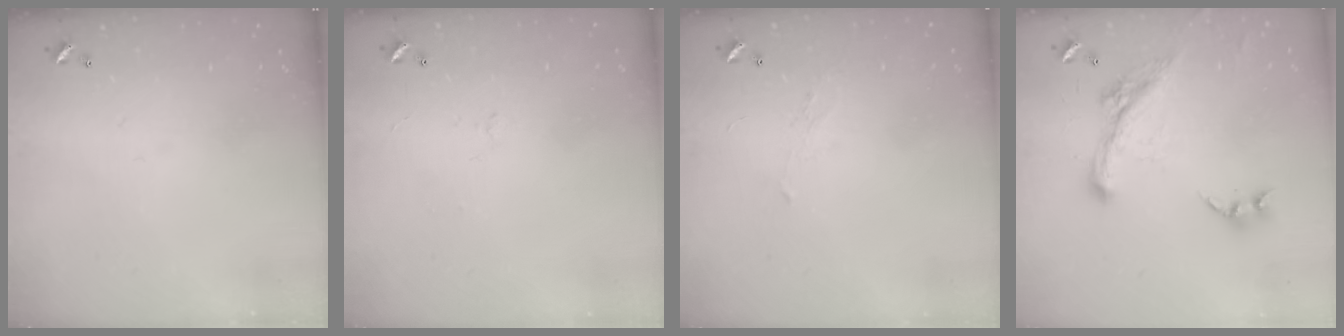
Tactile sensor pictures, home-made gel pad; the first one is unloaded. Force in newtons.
{"total": 0.5, "press": 0.1, "slide": 0.5}
{"total": 1.3, "press": 1.1, "slide": 0.7}
{"total": 3.2, "press": 2.9, "slide": 1.2}